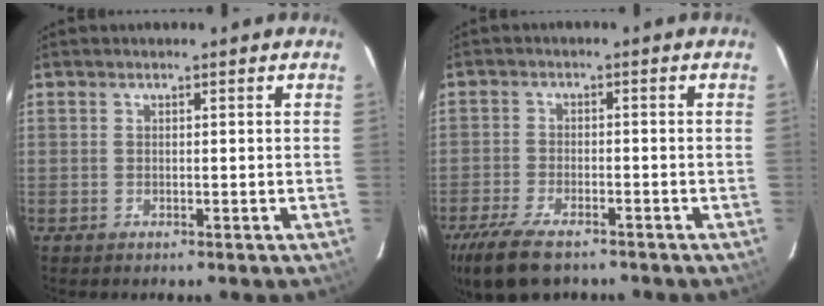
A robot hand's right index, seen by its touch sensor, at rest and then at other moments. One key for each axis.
{"total": 10.9, "fx": -8.2, "fy": 4.0, "fz": 6.1, "tx": -0.153, "ty": -0.030, "tz": -0.150}